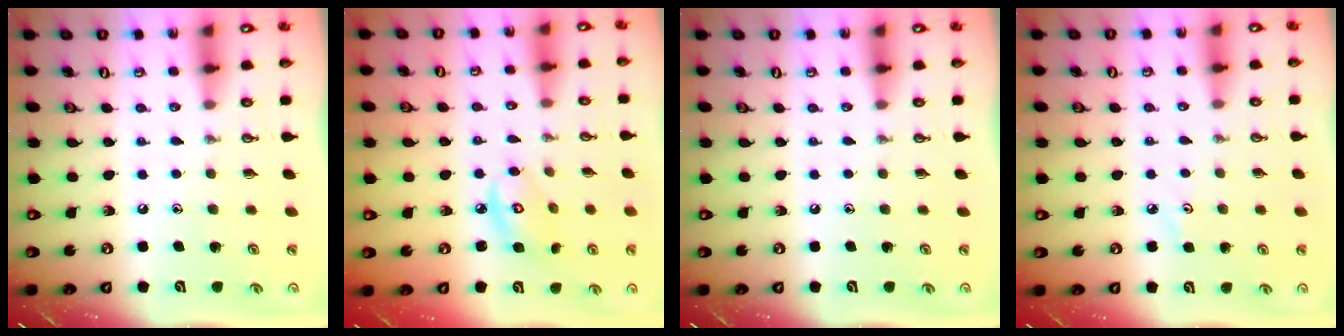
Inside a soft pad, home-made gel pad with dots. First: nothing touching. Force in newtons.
{"total": 6.7, "press": 6.7, "slide": 0.3}
{"total": 0.0}
{"total": 2.8, "press": 2.8, "slide": 0.4}